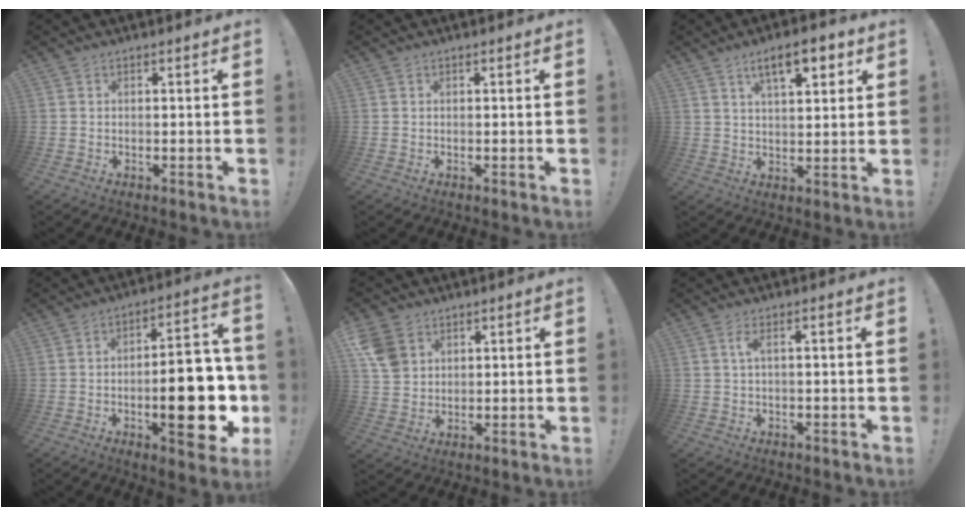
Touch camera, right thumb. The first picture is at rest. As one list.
[{"total": 0.0}, {"total": 10.0, "force": [5.1, 3.6, 7.8], "torque": [-0.106, -0.017, 0.082]}, {"total": 21.4, "force": [-4.6, 7.6, 19.5], "torque": [-0.268, 0.015, -0.062]}, {"total": 7.9, "force": [3.7, 6.1, 3.3], "torque": [-0.064, -0.010, 0.078]}, {"total": 2.9, "force": [0.1, 0.2, 2.9], "torque": [-0.053, 0.002, -0.001]}]